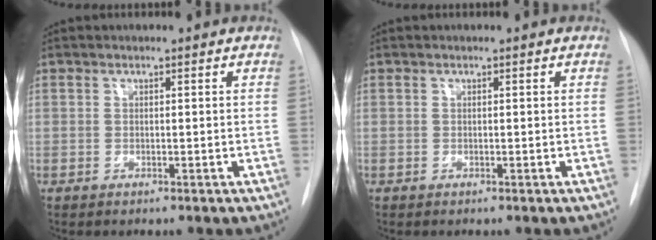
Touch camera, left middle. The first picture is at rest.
{"total": 0.0}